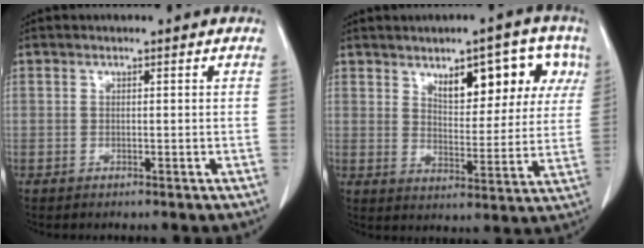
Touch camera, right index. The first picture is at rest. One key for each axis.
{"total": 11.9, "fx": 5.9, "fy": 4.7, "fz": 9.2, "tx": -0.116, "ty": 0.019, "tz": 0.086}